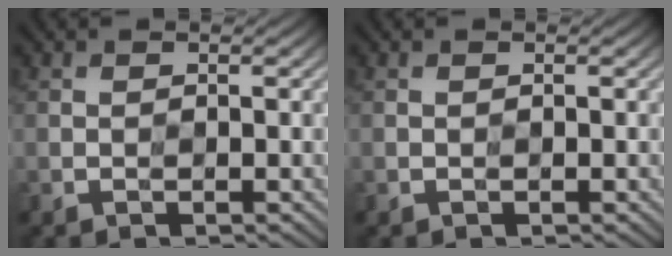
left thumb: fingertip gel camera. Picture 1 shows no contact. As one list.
[{"total": 0.0}]